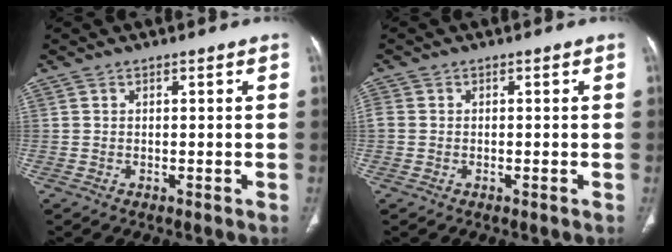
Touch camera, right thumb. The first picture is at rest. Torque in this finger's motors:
{"motor_torque": [0.01, 0.01, 0.55, -0.24, 0.01]}